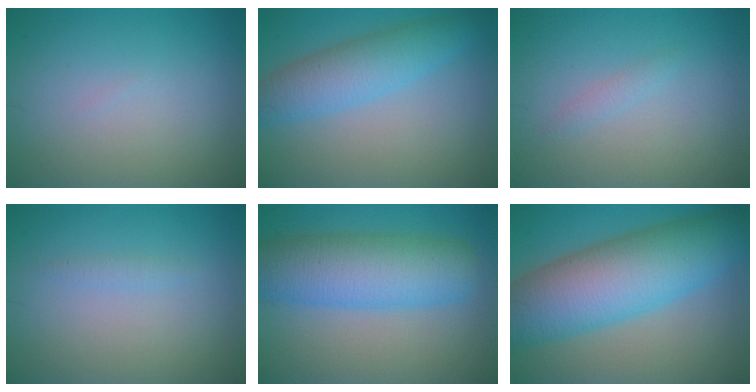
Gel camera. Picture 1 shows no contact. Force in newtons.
{"total": 4.8, "press": 4.8, "slide": 0.1}
{"total": 0.9, "press": 0.8, "slide": 0.1}
{"total": 0.7, "press": 0.7, "slide": 0.1}
{"total": 8.4, "press": 8.4, "slide": 0.2}
{"total": 11.1, "press": 11.1, "slide": 0.0}